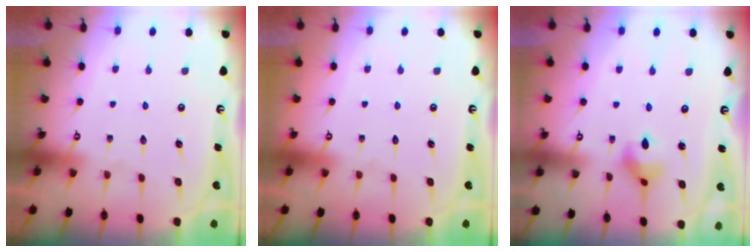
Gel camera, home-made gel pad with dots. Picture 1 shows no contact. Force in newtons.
{"total": 0.0}
{"total": 4.8, "press": 4.7, "slide": 0.9}